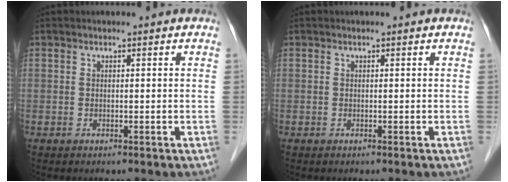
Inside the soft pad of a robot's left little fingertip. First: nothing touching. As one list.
[{"total": 0.0}]